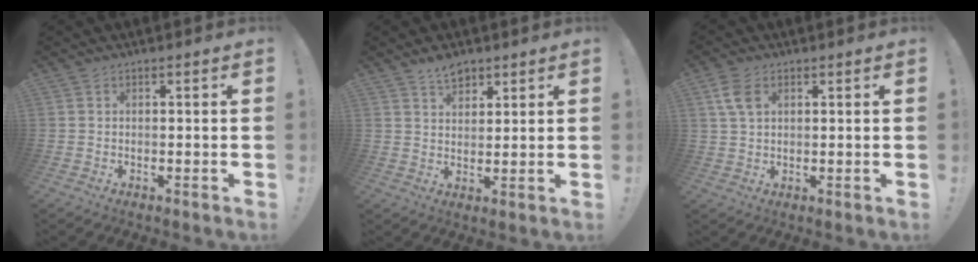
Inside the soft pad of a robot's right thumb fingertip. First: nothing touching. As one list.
[{"total": 5.9, "force": [4.3, 3.2, 2.3], "torque": [-0.030, -0.020, 0.078]}, {"total": 5.8, "force": [2.4, 3.5, 3.9], "torque": [-0.071, -0.006, 0.045]}]